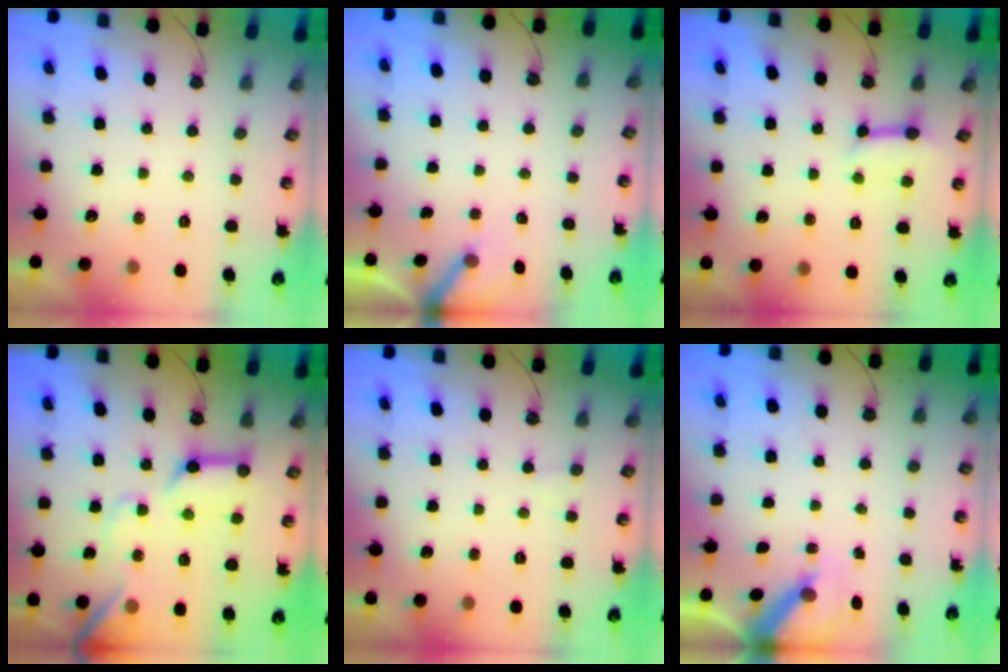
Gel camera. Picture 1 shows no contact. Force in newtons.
{"total": 3.4, "press": 3.4, "slide": 0.3}
{"total": 7.2, "press": 7.2, "slide": 0.7}
{"total": 15.5, "press": 15.4, "slide": 1.7}
{"total": 2.9, "press": 2.9, "slide": 0.2}
{"total": 6.1, "press": 6.0, "slide": 0.8}